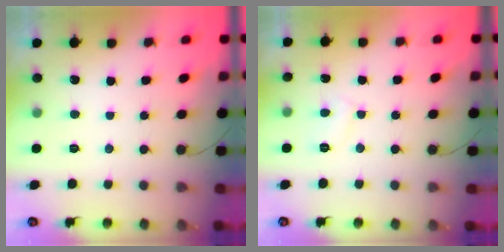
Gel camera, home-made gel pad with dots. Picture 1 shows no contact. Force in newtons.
{"total": 4.2, "press": 4.2, "slide": 0.5}